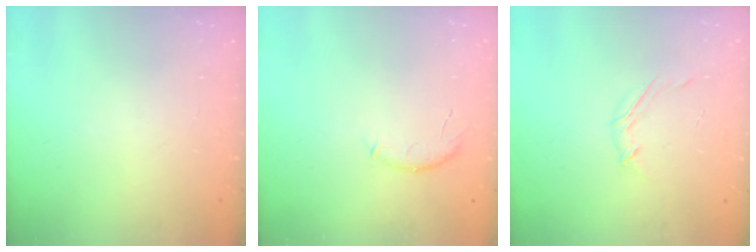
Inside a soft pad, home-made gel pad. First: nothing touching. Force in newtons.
{"total": 6.1, "press": 6.0, "slide": 1.0}
{"total": 4.4, "press": 4.3, "slide": 0.8}